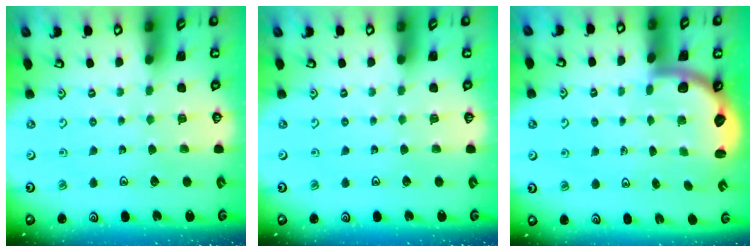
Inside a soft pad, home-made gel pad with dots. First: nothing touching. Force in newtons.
{"total": 0.0}
{"total": 2.6, "press": 2.3, "slide": 1.2}